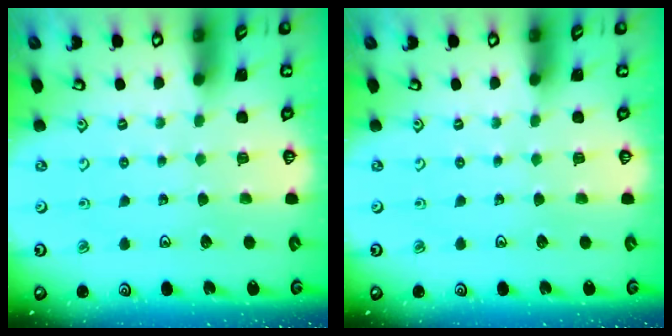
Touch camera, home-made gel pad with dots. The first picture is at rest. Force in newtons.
{"total": 0.0}